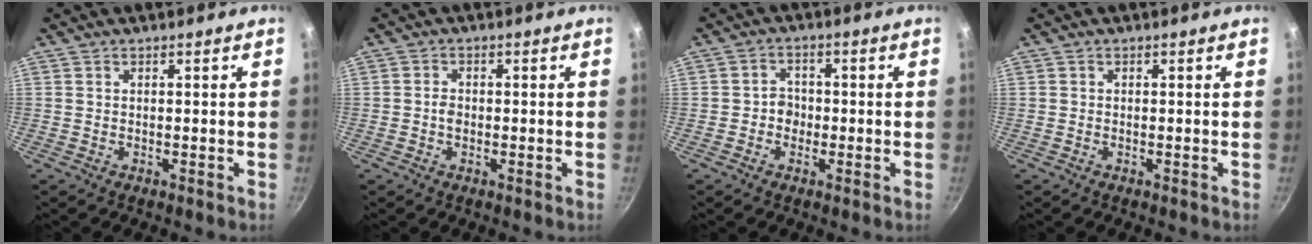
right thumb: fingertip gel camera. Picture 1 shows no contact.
{"total": 1.6, "force": [-0.3, 1.2, 1.1], "torque": [-0.018, 0.006, -0.006]}
{"total": 3.2, "force": [-0.8, 2.8, 1.3], "torque": [0.006, 0.013, -0.016]}
{"total": 0.0}